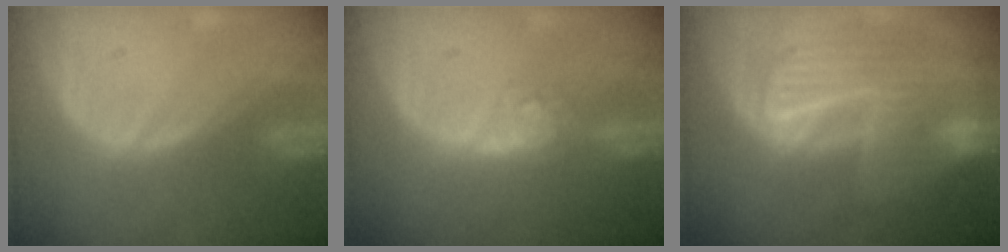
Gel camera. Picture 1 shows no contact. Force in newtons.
{"total": 3.9, "press": 3.6, "slide": 1.5}
{"total": 10.3, "press": 8.9, "slide": 5.1}